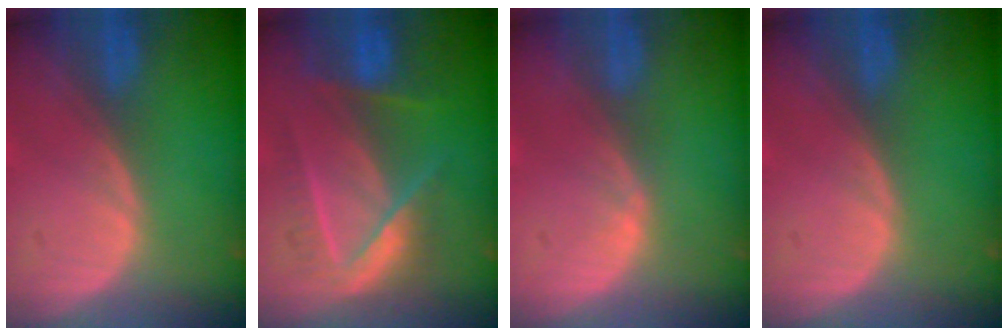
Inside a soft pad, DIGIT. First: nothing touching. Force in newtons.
{"total": 7.1, "press": 7.1, "slide": 0.2}
{"total": 0.7, "press": 0.7, "slide": 0.3}
{"total": 0.0}